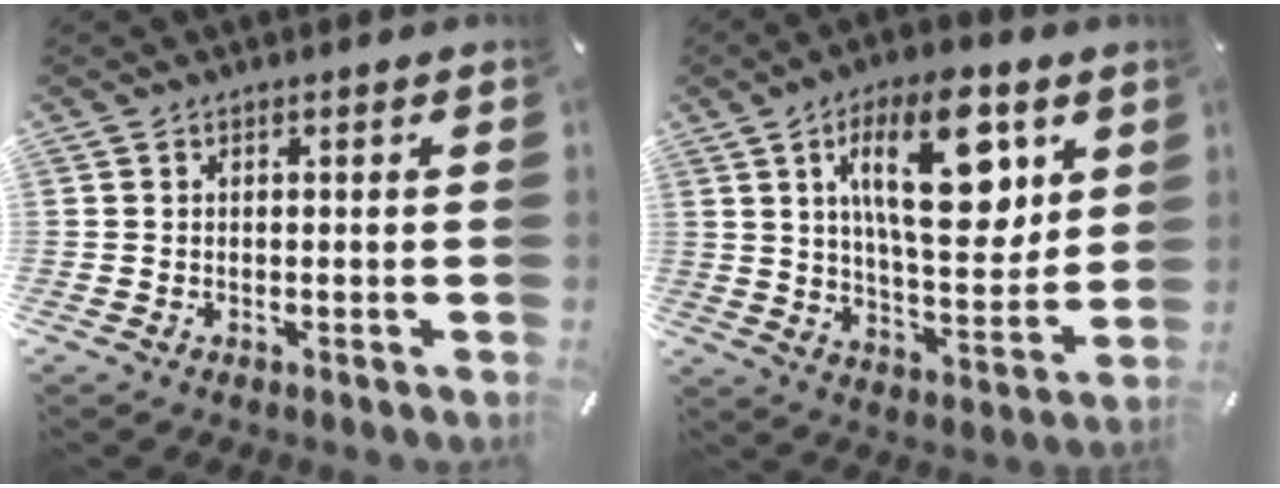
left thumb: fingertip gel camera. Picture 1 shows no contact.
{"total": 20.4, "force": [7.9, 9.0, 16.5], "torque": [-0.248, -0.023, 0.120]}